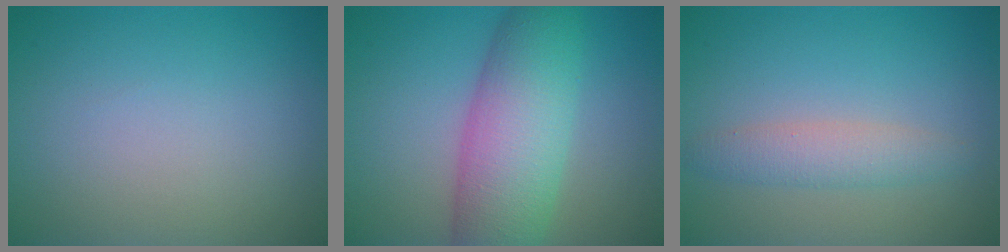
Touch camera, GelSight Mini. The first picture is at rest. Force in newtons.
{"total": 8.3, "press": 8.3, "slide": 0.1}
{"total": 2.4, "press": 2.4, "slide": 0.1}